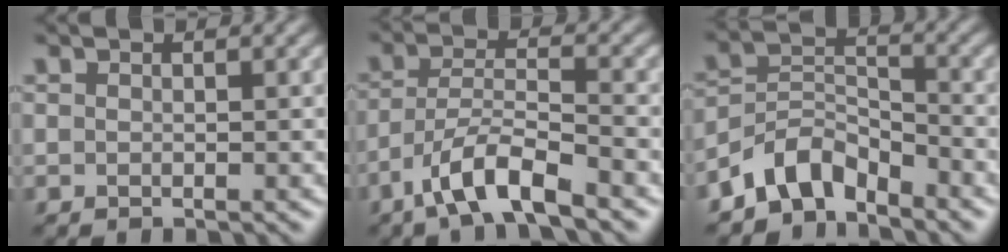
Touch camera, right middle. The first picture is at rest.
{"total": 5.6, "force": [-3.8, 1.2, 3.9], "torque": [-0.070, 0.003, -0.075]}
{"total": 4.8, "force": [-3.8, 2.3, 1.7], "torque": [-0.022, 0.006, -0.083]}